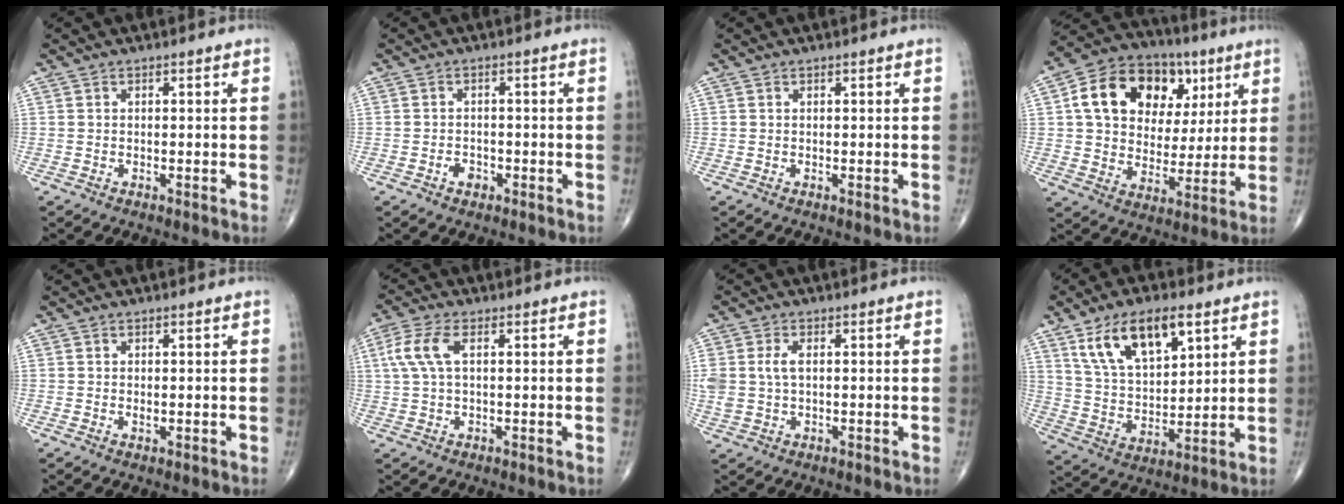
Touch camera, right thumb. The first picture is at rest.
{"total": 2.1, "force": [-1.1, 1.5, 1.0], "torque": [-0.009, 0.008, -0.017]}
{"total": 0.0}
{"total": 19.3, "force": [6.1, 14.3, 11.4], "torque": [-0.156, 0.009, 0.100]}
{"total": 0.6, "force": [0.0, 0.4, 0.5], "torque": [-0.005, -0.001, -0.001]}
{"total": 6.1, "force": [1.5, 2.7, 5.3], "torque": [-0.139, 0.017, 0.030]}
{"total": 4.8, "force": [0.7, 2.9, 3.7], "torque": [-0.093, 0.007, 0.015]}
{"total": 14.9, "force": [7.8, 7.1, 10.6], "torque": [-0.163, -0.024, 0.150]}